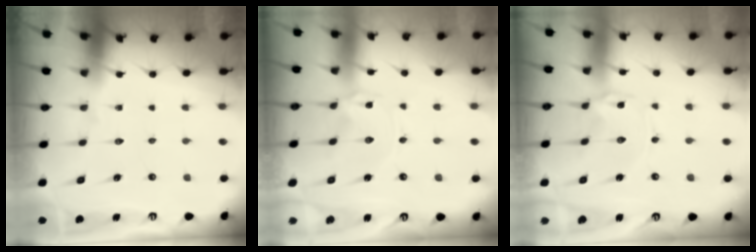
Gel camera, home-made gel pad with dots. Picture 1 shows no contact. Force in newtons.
{"total": 0.0}
{"total": 1.0, "press": 1.0, "slide": 0.2}